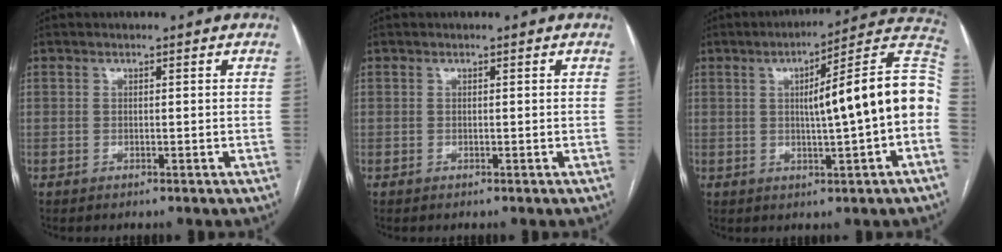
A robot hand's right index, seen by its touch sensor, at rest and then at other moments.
{"total": 0.0}
{"total": 16.1, "force": [-0.2, 0.5, 16.1], "torque": [-0.211, 0.037, -0.004]}